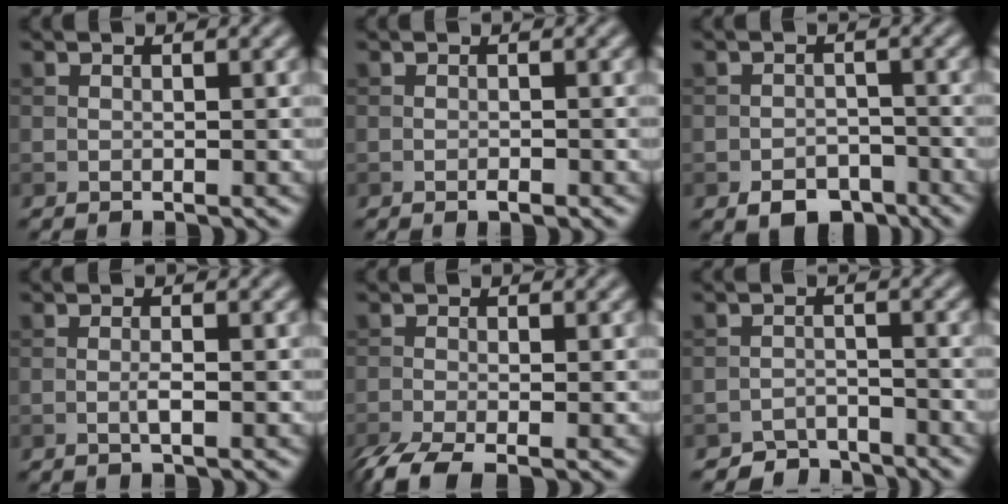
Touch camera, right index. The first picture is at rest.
{"total": 0.8, "force": [-0.5, 0.2, 0.6], "torque": [-0.010, -0.001, -0.007]}
{"total": 3.7, "force": [-2.5, 2.2, 1.6], "torque": [-0.019, -0.003, -0.047]}
{"total": 1.1, "force": [-0.3, 0.1, 1.0], "torque": [-0.020, 0.000, -0.007]}
{"total": 4.4, "force": [-3.0, 1.2, 2.9], "torque": [-0.065, -0.017, -0.063]}
{"total": 2.9, "force": [-2.8, 0.9, 0.0], "torque": [0.010, 0.006, -0.054]}